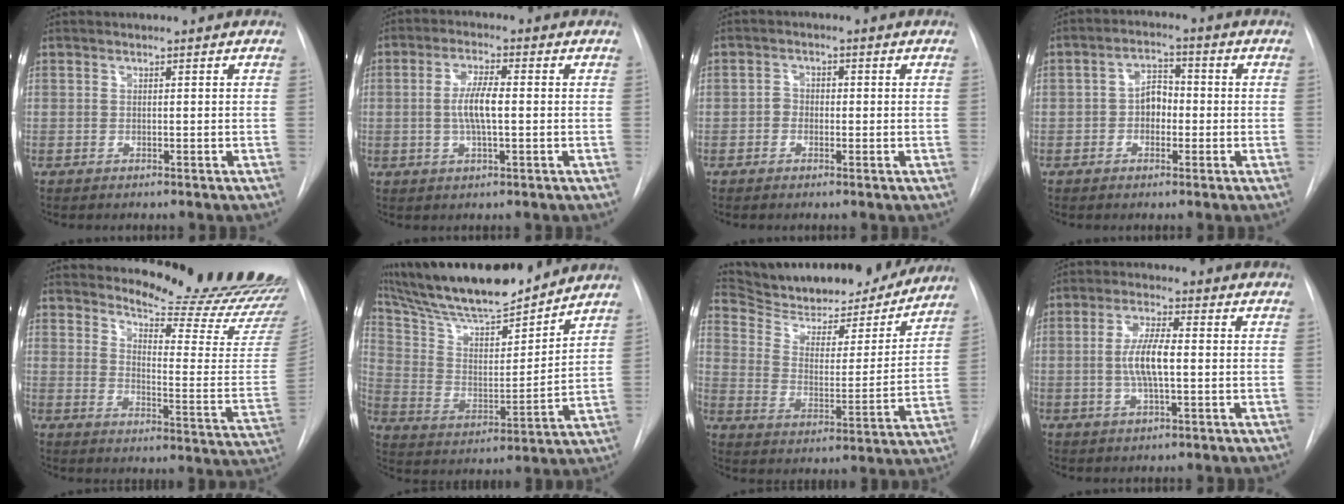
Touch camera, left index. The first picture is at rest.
{"total": 5.5, "force": [-0.7, 1.0, 5.3], "torque": [-0.109, -0.002, -0.015]}
{"total": 2.0, "force": [-1.0, 1.5, 0.8], "torque": [-0.007, 0.004, -0.019]}
{"total": 4.4, "force": [-1.3, 2.9, 3.0], "torque": [-0.051, 0.013, -0.025]}
{"total": 20.6, "force": [19.8, 0.9, 5.8], "torque": [-0.080, -0.154, 0.234]}
{"total": 21.0, "force": [18.2, 3.3, 10.0], "torque": [-0.179, 0.008, 0.303]}
{"total": 22.6, "force": [20.5, 5.0, 8.0], "torque": [-0.128, -0.023, 0.293]}
{"total": 6.4, "force": [-0.9, 1.3, 6.2], "torque": [-0.129, -0.003, -0.017]}